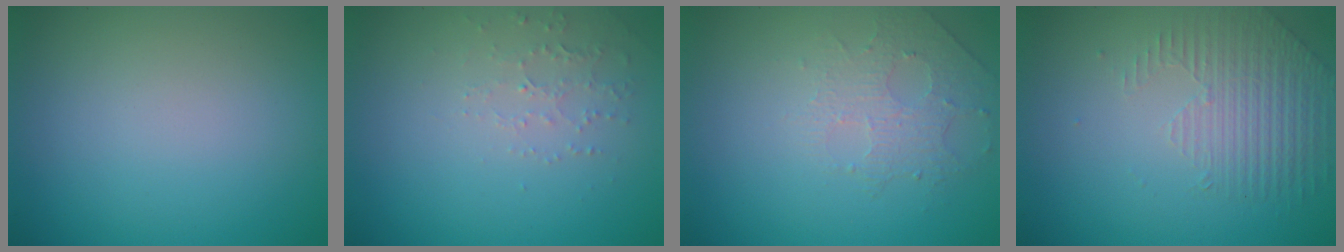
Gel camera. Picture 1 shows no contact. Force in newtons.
{"total": 1.5, "press": 1.5, "slide": 0.5}
{"total": 1.6, "press": 1.2, "slide": 1.0}
{"total": 1.7, "press": 1.3, "slide": 1.1}